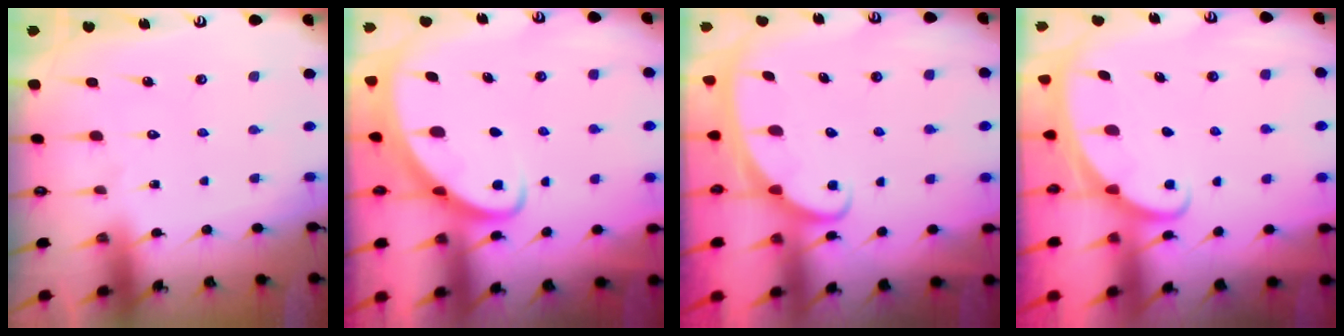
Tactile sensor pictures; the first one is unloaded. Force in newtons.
{"total": 4.0, "press": 3.9, "slide": 0.3}
{"total": 2.4, "press": 2.4, "slide": 0.3}
{"total": 1.6, "press": 1.6, "slide": 0.1}